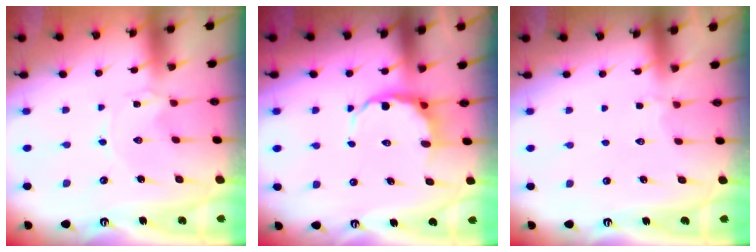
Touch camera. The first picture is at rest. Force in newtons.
{"total": 7.7, "press": 7.4, "slide": 1.9}
{"total": 3.0, "press": 2.6, "slide": 1.5}